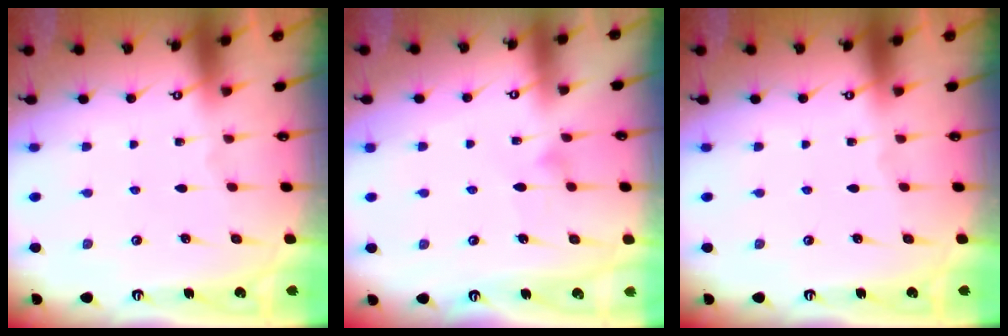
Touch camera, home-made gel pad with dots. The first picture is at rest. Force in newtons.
{"total": 6.0, "press": 5.9, "slide": 0.4}
{"total": 0.0}